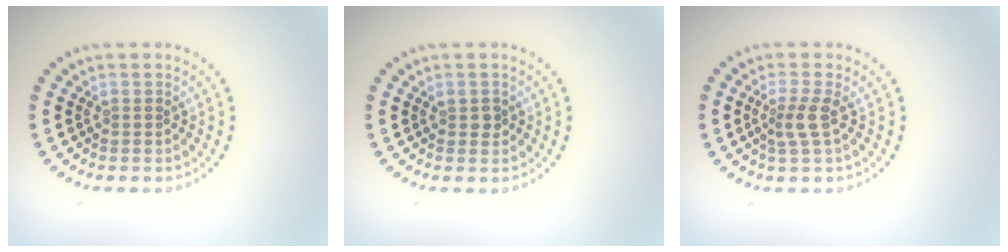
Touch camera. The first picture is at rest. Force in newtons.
{"total": 0.8, "press": 0.8, "slide": 0.2}
{"total": 2.1, "press": 1.6, "slide": 1.3}